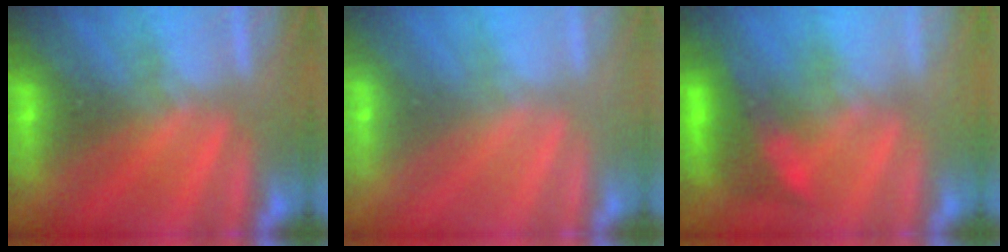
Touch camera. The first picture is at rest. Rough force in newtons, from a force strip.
{"total": 3.0}
{"total": 3.2}